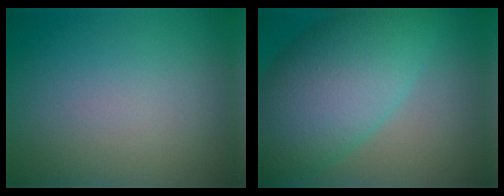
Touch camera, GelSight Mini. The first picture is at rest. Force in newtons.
{"total": 10.5, "press": 10.5, "slide": 0.4}